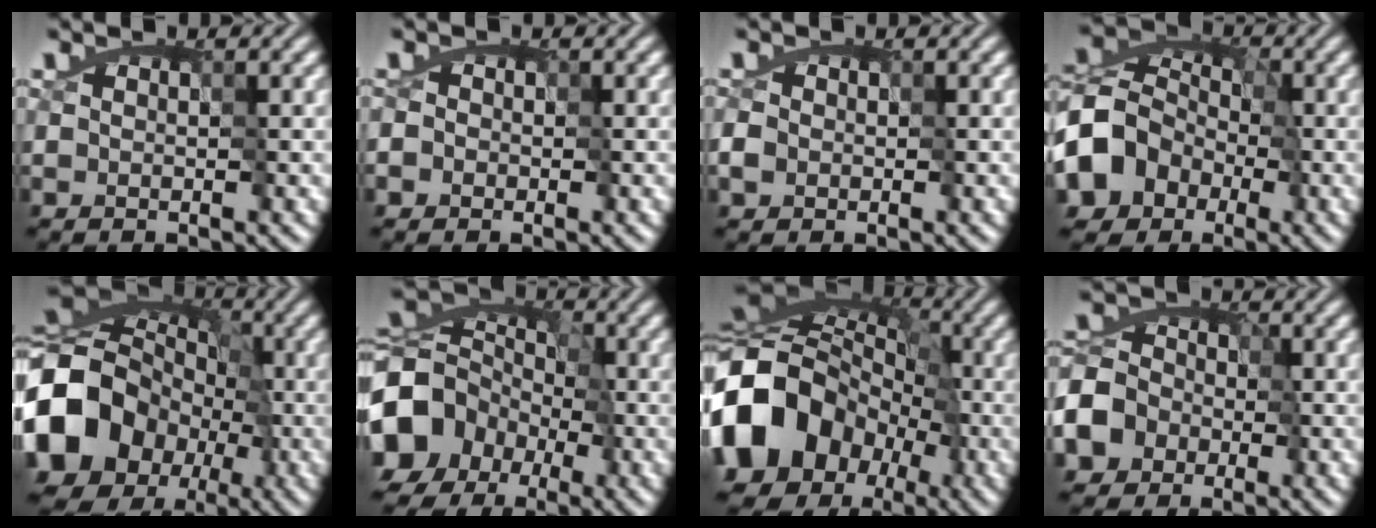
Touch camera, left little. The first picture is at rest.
{"total": 2.8, "force": [0.1, 2.5, 1.2], "torque": [-0.013, 0.017, -0.008]}
{"total": 1.7, "force": [-0.2, 1.6, 0.6], "torque": [-0.018, 0.002, -0.004]}
{"total": 7.1, "force": [-3.9, 5.4, 2.4], "torque": [-0.050, 0.006, -0.088]}
{"total": 16.1, "force": [-5.2, 13.2, 7.5], "torque": [-0.146, -0.002, -0.110]}
{"total": 13.0, "force": [-5.5, 10.6, 5.1], "torque": [-0.120, -0.020, -0.117]}
{"total": 16.3, "force": [-6.8, 13.1, 7.0], "torque": [-0.154, 0.007, -0.149]}
{"total": 9.8, "force": [-5.8, 7.6, 2.0], "torque": [-0.049, -0.011, -0.122]}